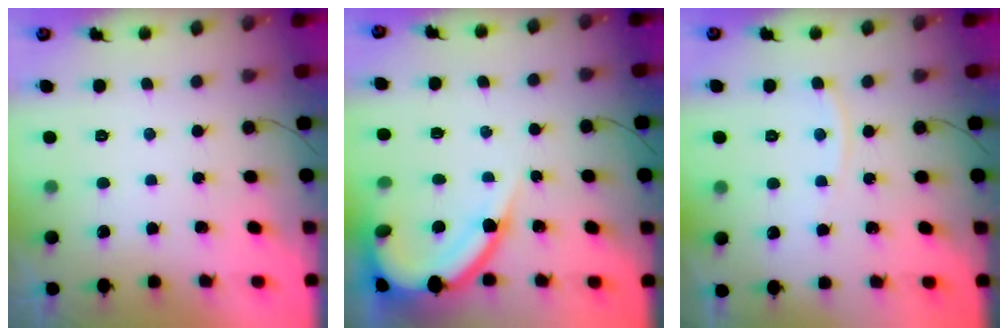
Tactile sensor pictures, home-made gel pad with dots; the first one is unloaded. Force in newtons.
{"total": 10.3, "press": 10.2, "slide": 0.9}
{"total": 3.6, "press": 3.6, "slide": 0.5}